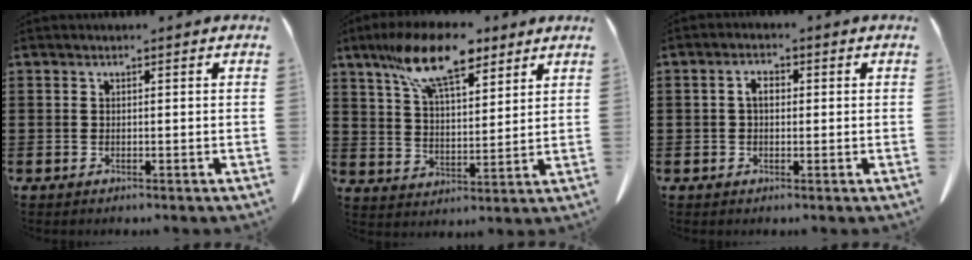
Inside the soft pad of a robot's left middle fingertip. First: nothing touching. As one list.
[{"total": 13.0, "force": [9.1, 4.2, 8.3], "torque": [-0.174, -0.016, 0.165]}, {"total": 2.5, "force": [0.3, 1.3, 2.1], "torque": [-0.043, 0.008, 0.003]}]